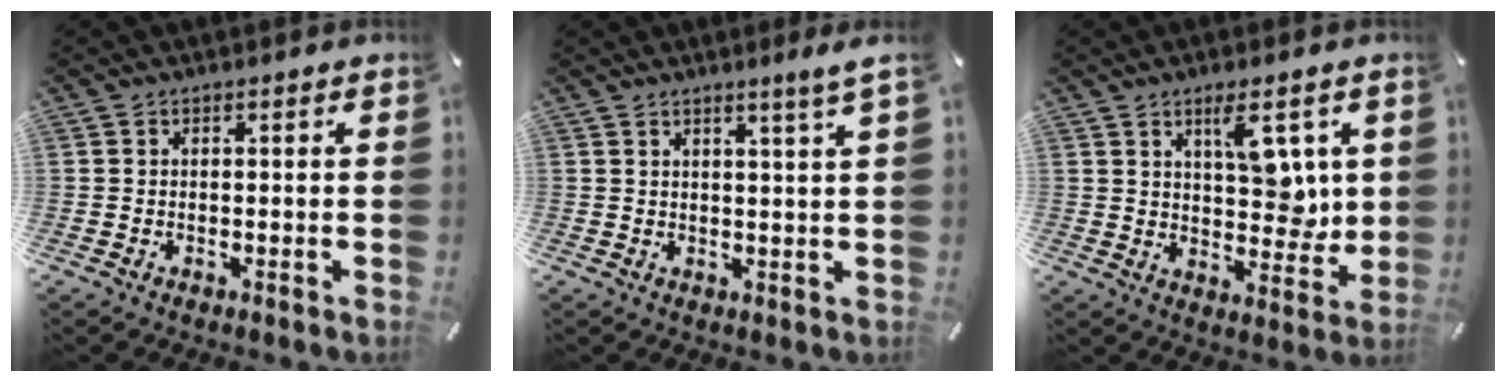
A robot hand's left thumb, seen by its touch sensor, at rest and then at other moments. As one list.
[{"total": 4.0, "force": [2.7, -0.5, 2.9], "torque": [-0.060, -0.012, 0.045]}, {"total": 10.6, "force": [4.5, 5.2, 8.0], "torque": [-0.099, -0.024, 0.073]}]